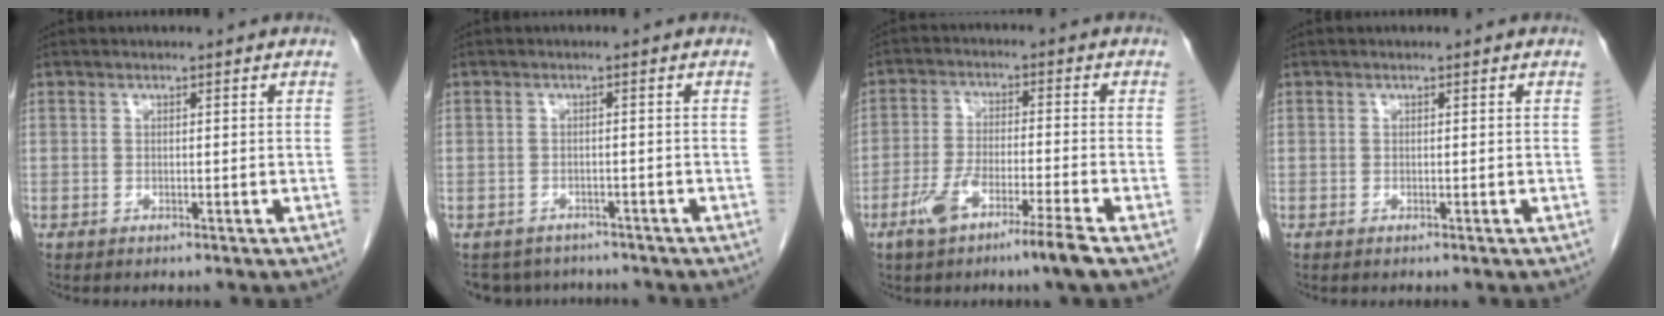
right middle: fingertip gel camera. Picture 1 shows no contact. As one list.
[{"total": 6.1, "force": [-5.4, 2.7, 0.3], "torque": [-0.001, 0.004, -0.071]}, {"total": 7.6, "force": [-4.8, 0.0, 5.9], "torque": [-0.118, -0.003, -0.089]}, {"total": 0.0}]